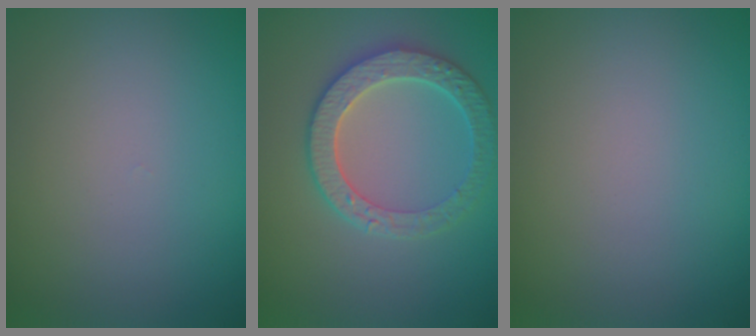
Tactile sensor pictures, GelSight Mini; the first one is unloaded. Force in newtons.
{"total": 4.4, "press": 4.1, "slide": 1.6}
{"total": 0.0}